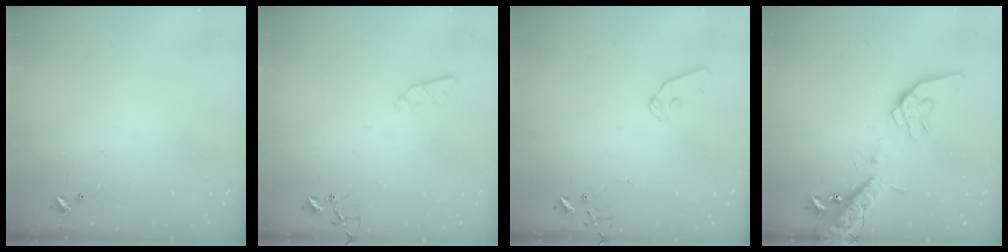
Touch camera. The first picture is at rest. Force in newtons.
{"total": 3.6, "press": 3.5, "slide": 0.6}
{"total": 8.7, "press": 8.7, "slide": 0.9}
{"total": 18.9, "press": 18.6, "slide": 3.4}